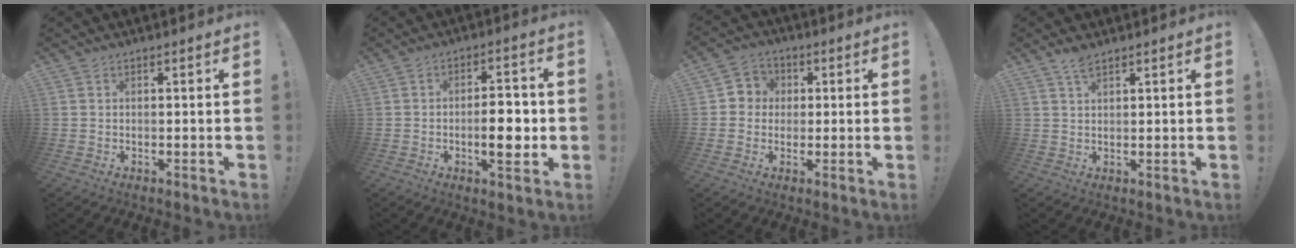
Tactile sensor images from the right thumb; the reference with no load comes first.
{"total": 9.2, "force": [-1.7, 3.6, 8.3], "torque": [-0.103, 0.004, -0.031]}
{"total": 5.8, "force": [-0.4, 5.7, 1.2], "torque": [-0.017, 0.013, -0.005]}
{"total": 3.1, "force": [2.4, 0.7, 1.9], "torque": [-0.034, -0.010, 0.042]}